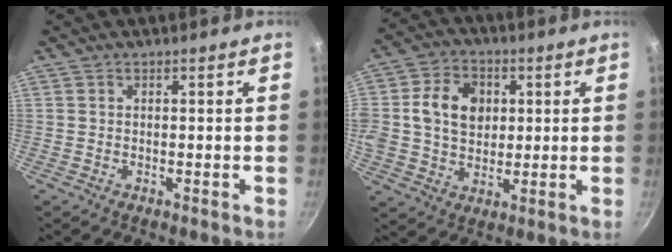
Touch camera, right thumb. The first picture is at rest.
{"total": 12.9, "force": [2.2, 10.0, 7.9], "torque": [-0.123, 0.010, 0.029]}